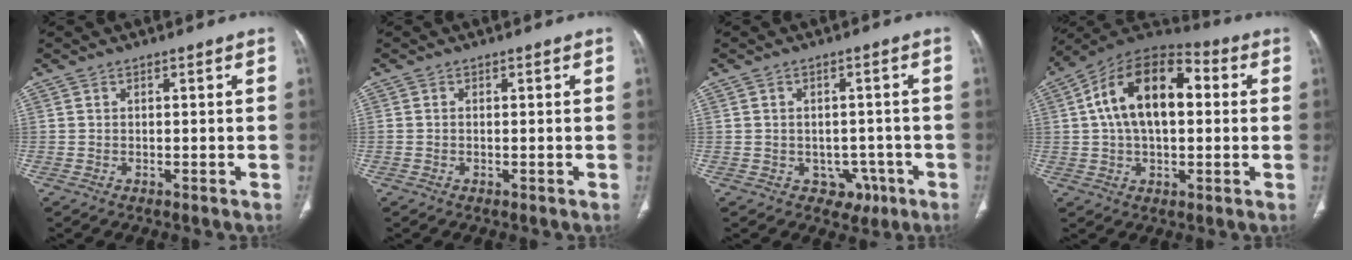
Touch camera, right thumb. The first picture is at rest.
{"total": 0.0}
{"total": 4.9, "force": [-1.9, 4.1, 1.8], "torque": [0.006, 0.014, -0.016]}
{"total": 17.6, "force": [2.9, 9.9, 14.2], "torque": [-0.230, 0.034, 0.040]}